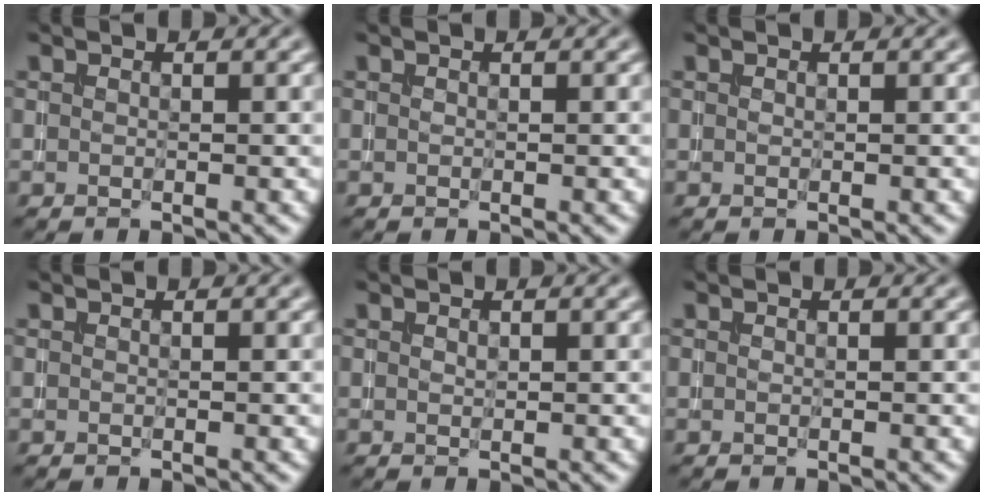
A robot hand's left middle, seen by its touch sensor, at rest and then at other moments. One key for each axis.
{"total": 0.0}
{"total": 0.0}
{"total": 0.0}
{"total": 0.0}
{"total": 0.0}